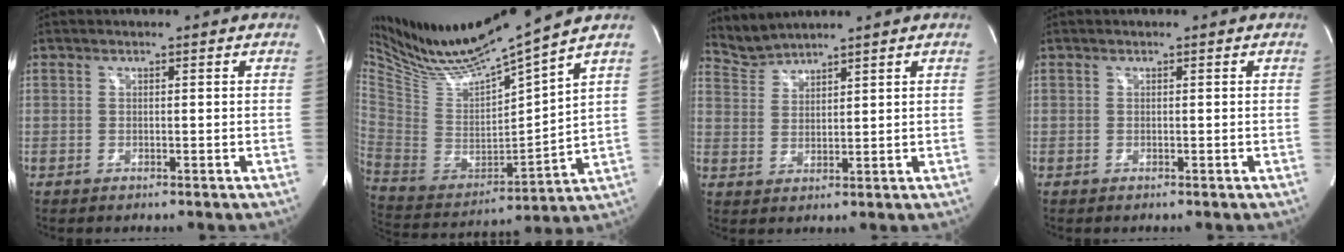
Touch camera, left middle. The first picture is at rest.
{"total": 17.1, "force": [15.1, -1.0, 8.0], "torque": [-0.164, -0.032, 0.287]}
{"total": 3.8, "force": [3.8, -0.3, -0.6], "torque": [0.004, 0.003, 0.084]}
{"total": 0.0}